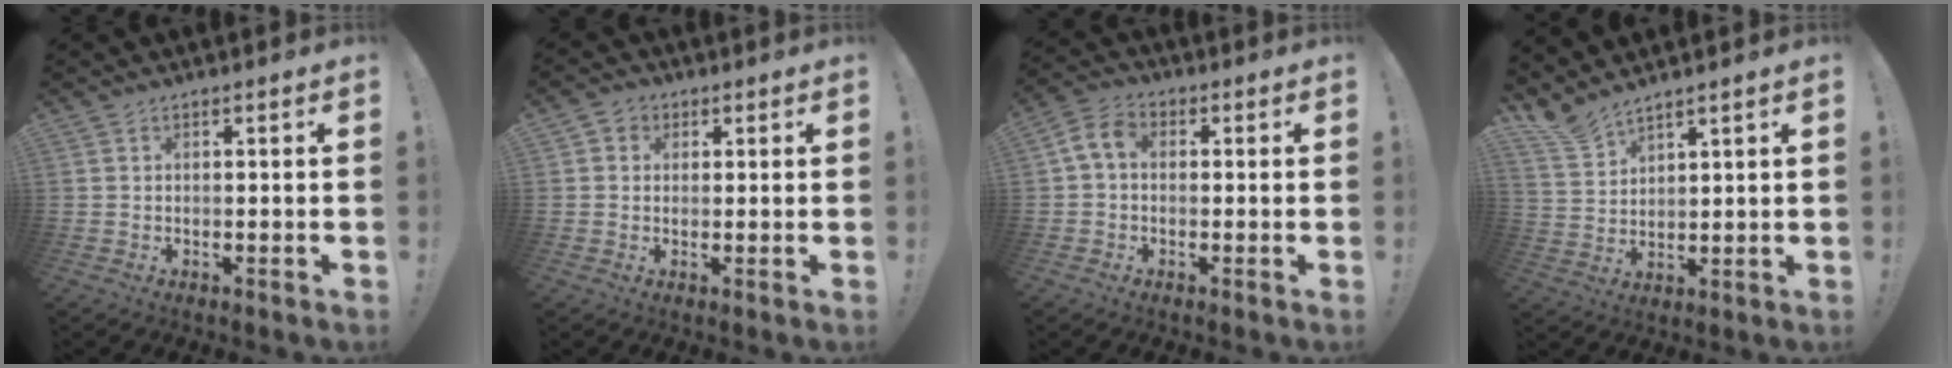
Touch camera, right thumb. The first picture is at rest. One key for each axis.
{"total": 3.3, "fx": 0.8, "fy": 3.0, "fz": 1.0, "tx": -0.014, "ty": 0.003, "tz": 0.014}
{"total": 6.2, "fx": 0.4, "fy": 4.5, "fz": 4.3, "tx": -0.092, "ty": 0.009, "tz": 0.011}
{"total": 6.6, "fx": 6.1, "fy": 1.6, "fz": 1.9, "tx": -0.049, "ty": -0.041, "tz": 0.118}